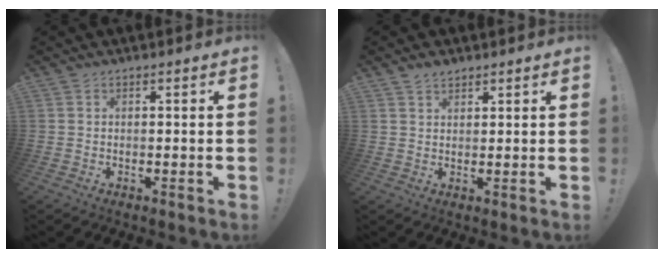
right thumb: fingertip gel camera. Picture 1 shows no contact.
{"total": 2.4, "force": [2.0, 1.2, 0.6], "torque": [-0.004, -0.013, 0.035]}